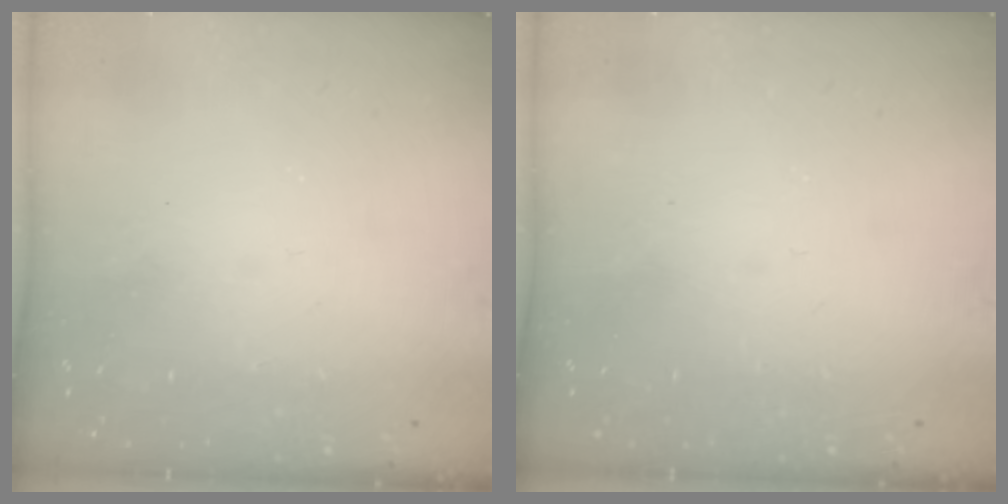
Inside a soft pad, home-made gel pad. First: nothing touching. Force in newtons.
{"total": 0.0}